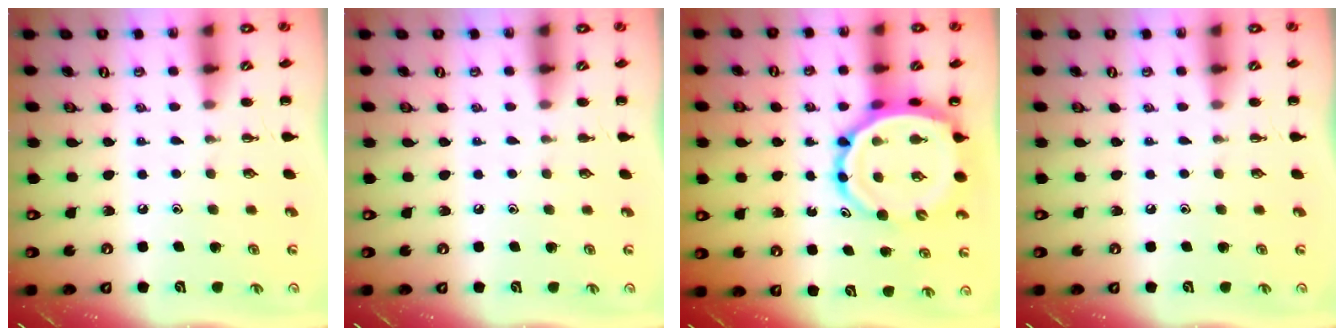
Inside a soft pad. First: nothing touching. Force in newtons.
{"total": 0.0}
{"total": 13.2, "press": 12.7, "slide": 3.7}
{"total": 0.0}